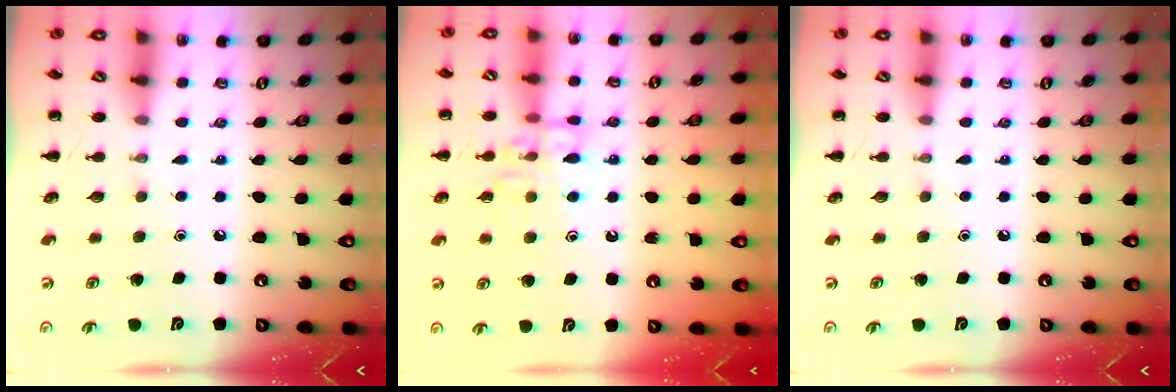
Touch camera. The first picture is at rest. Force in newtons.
{"total": 11.6, "press": 11.6, "slide": 1.0}
{"total": 0.0}